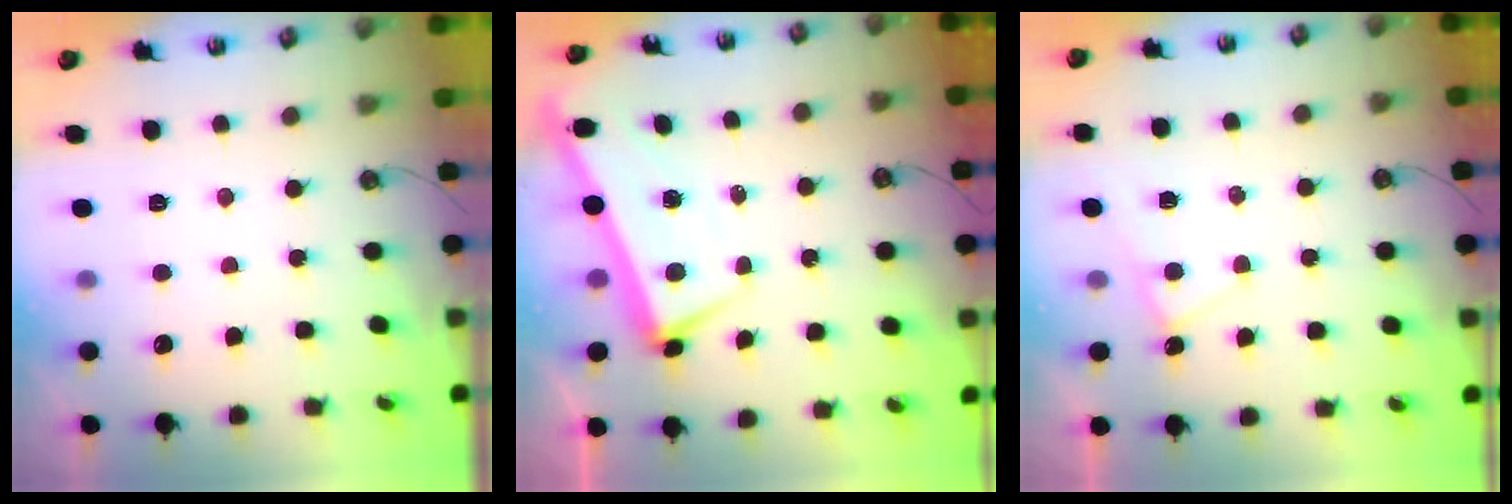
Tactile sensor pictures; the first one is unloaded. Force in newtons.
{"total": 1.6, "press": 0.6, "slide": 1.4}
{"total": 0.6, "press": 0.6, "slide": 0.1}